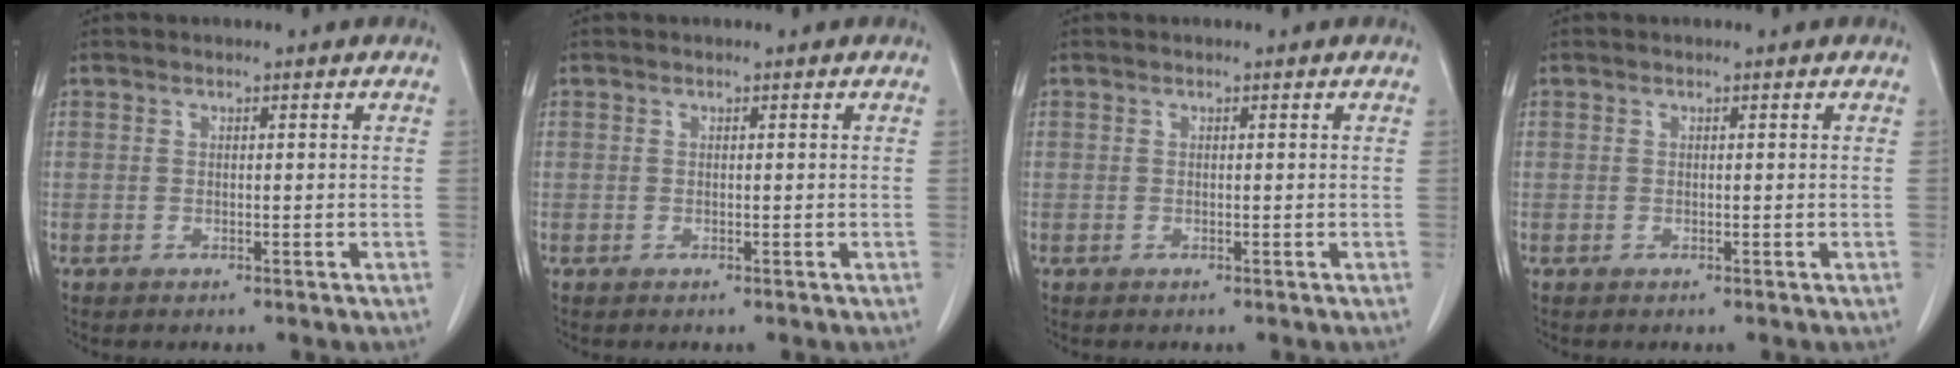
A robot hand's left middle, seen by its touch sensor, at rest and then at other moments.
{"total": 0.0}
{"total": 0.0}
{"total": 0.0}